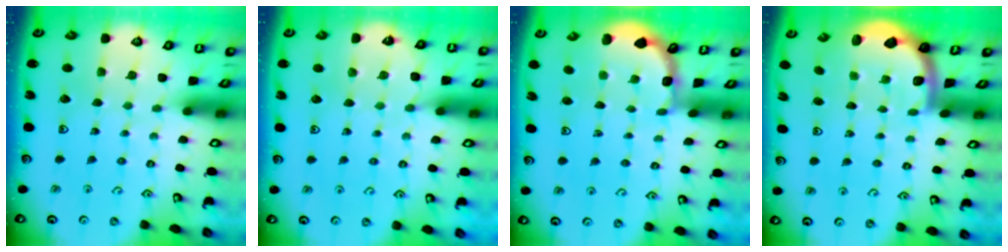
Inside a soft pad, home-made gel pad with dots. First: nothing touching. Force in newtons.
{"total": 6.9, "press": 6.6, "slide": 1.9}
{"total": 2.0, "press": 2.0, "slide": 0.1}
{"total": 2.0, "press": 1.9, "slide": 0.5}